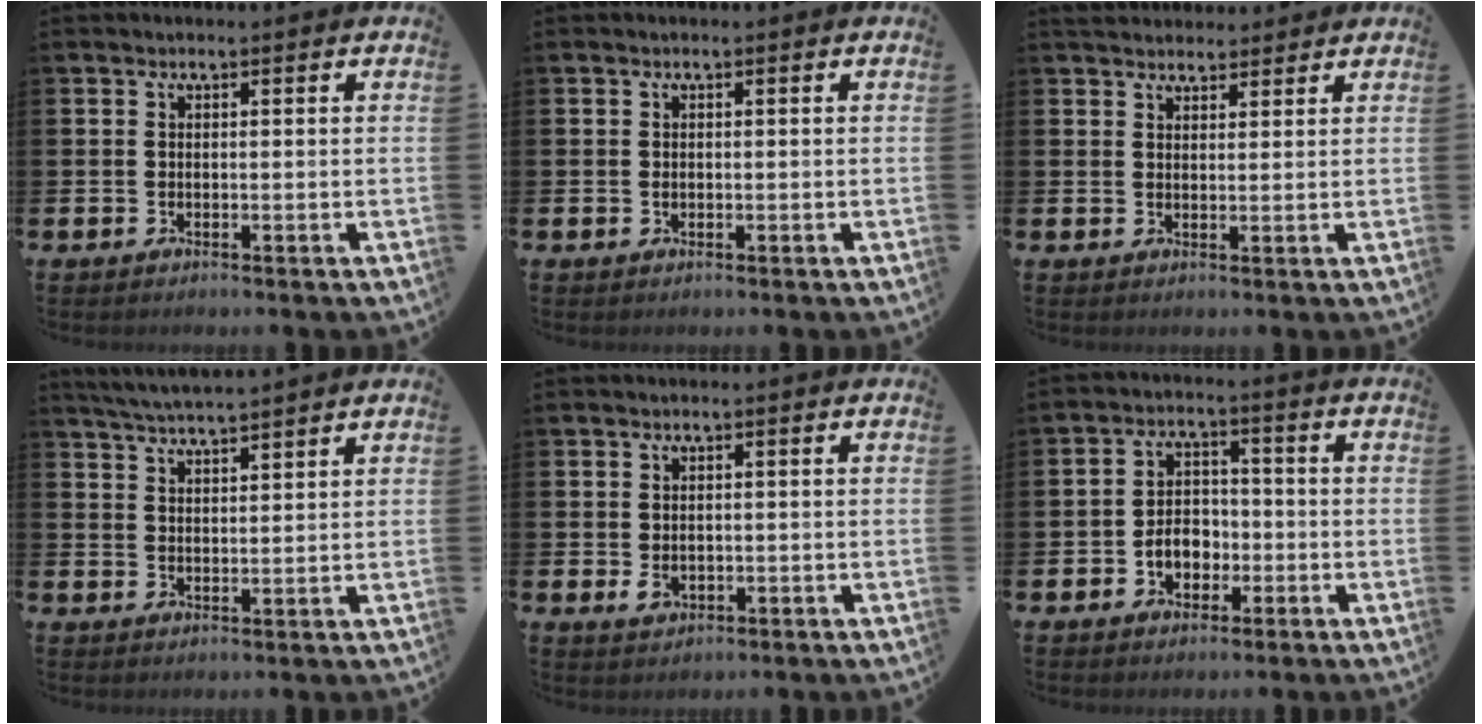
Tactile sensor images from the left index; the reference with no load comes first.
{"total": 0.5, "force": [0.0, 0.5, 0.2], "torque": [0.002, 0.001, -0.002]}
{"total": 3.2, "force": [3.1, 1.0, 0.0], "torque": [0.009, -0.016, 0.053]}
{"total": 4.0, "force": [3.9, -0.3, 0.6], "torque": [-0.031, -0.014, 0.072]}
{"total": 2.0, "force": [-0.3, 1.4, 1.5], "torque": [-0.021, 0.000, -0.007]}
{"total": 4.4, "force": [-1.6, 3.3, 2.5], "torque": [-0.027, -0.001, -0.039]}